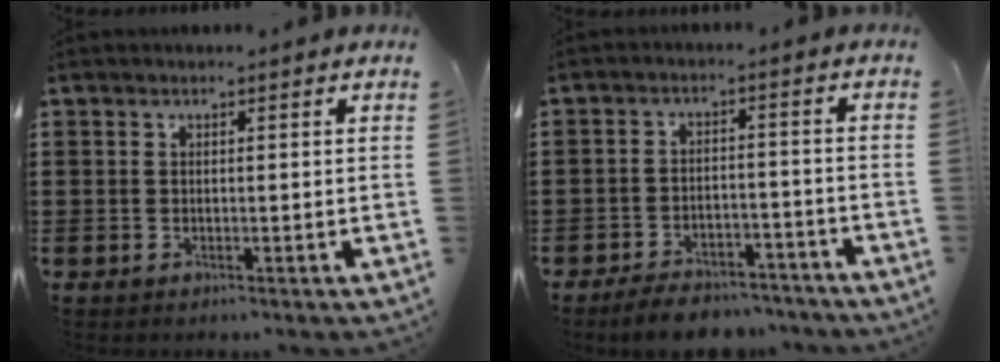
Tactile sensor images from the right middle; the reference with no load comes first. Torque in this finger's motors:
{"motor_torque": [0.39, -0.33, 0.30, 0.13]}